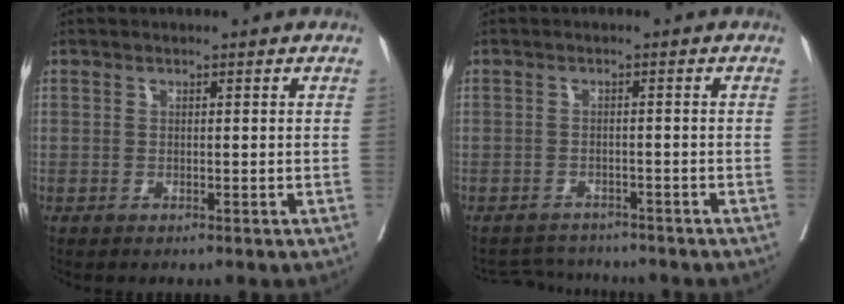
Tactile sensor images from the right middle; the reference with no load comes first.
{"total": 4.1, "force": [-4.0, 0.7, -0.5], "torque": [0.007, 0.002, -0.063]}